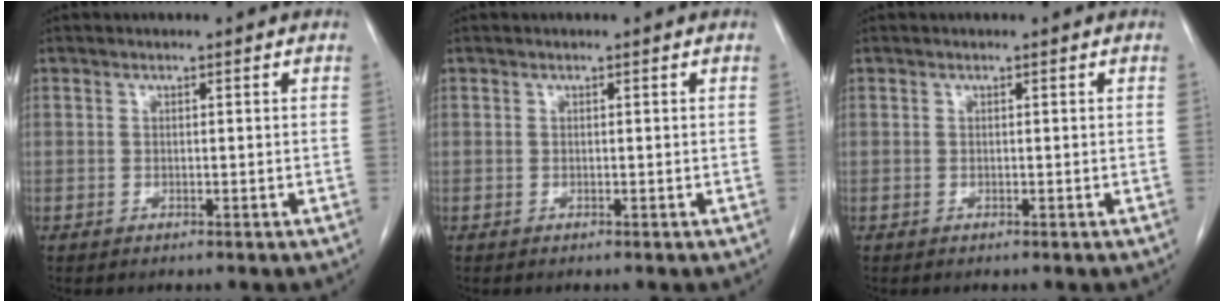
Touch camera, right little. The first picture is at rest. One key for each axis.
{"total": 0.0}
{"total": 0.0}